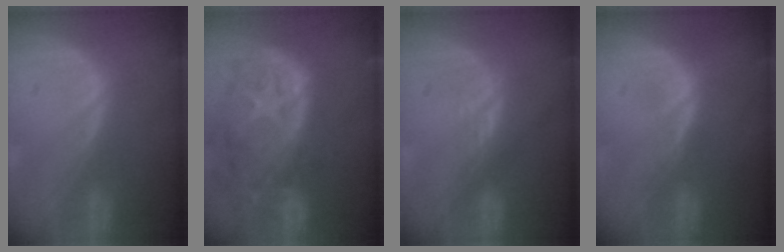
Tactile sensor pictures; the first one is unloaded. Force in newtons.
{"total": 13.9, "press": 11.2, "slide": 8.3}
{"total": 2.0, "press": 1.5, "slide": 1.3}
{"total": 1.0, "press": 1.0, "slide": 0.1}